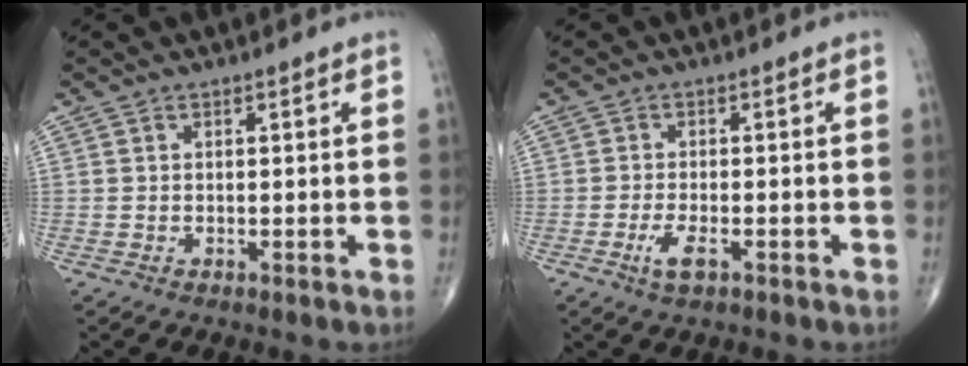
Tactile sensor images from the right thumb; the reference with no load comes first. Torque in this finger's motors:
{"motor_torque": [0.36, -0.11, 0.37, 0.28, 0.12]}